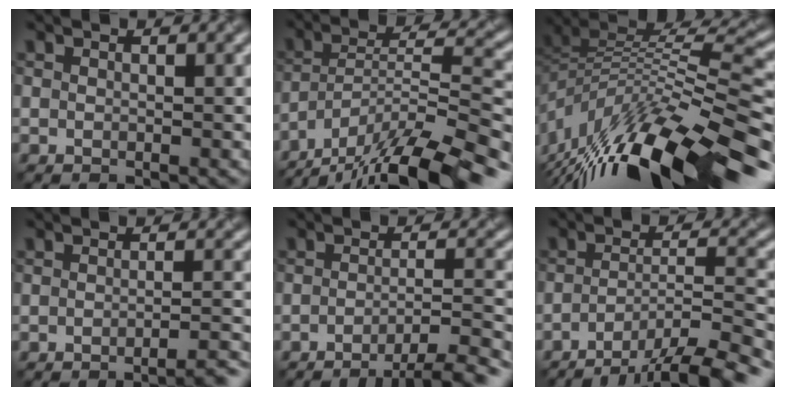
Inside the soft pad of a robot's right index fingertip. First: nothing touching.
{"total": 15.3, "force": [-12.3, 3.7, 8.3], "torque": [-0.137, 0.006, -0.193]}
{"total": 13.8, "force": [-6.6, 5.1, 10.9], "torque": [-0.209, 0.014, -0.121]}
{"total": 3.5, "force": [-2.7, 0.7, 2.2], "torque": [-0.019, 0.008, -0.042]}
{"total": 6.6, "force": [-4.4, 1.4, 4.7], "torque": [-0.062, 0.004, -0.063]}
{"total": 9.8, "force": [-7.3, 2.0, 6.2], "torque": [-0.089, 0.010, -0.112]}